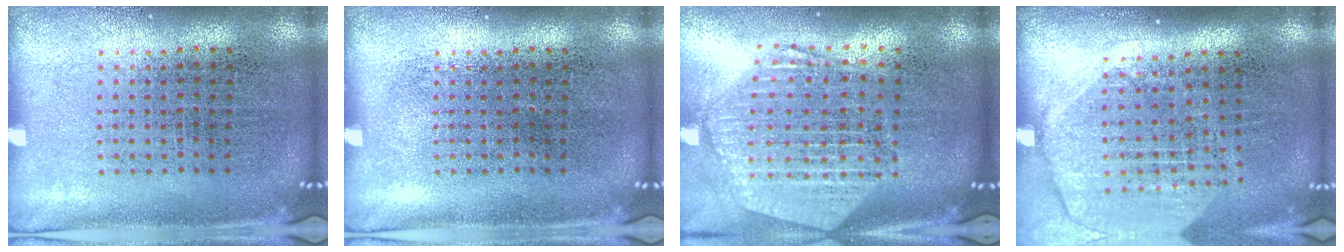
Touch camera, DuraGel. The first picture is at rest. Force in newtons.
{"total": 0.0}
{"total": 2.6, "press": 2.2, "slide": 1.5}
{"total": 2.0, "press": 1.8, "slide": 1.0}